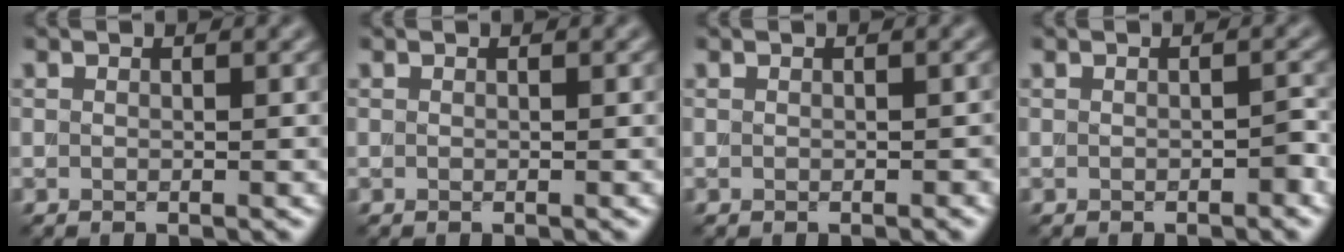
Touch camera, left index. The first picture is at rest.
{"total": 0.0}
{"total": 0.5, "force": [-0.1, 0.5, 0.2], "torque": [-0.003, -0.004, -0.001]}
{"total": 0.9, "force": [-0.4, 0.4, 0.7], "torque": [-0.010, 0.001, -0.003]}